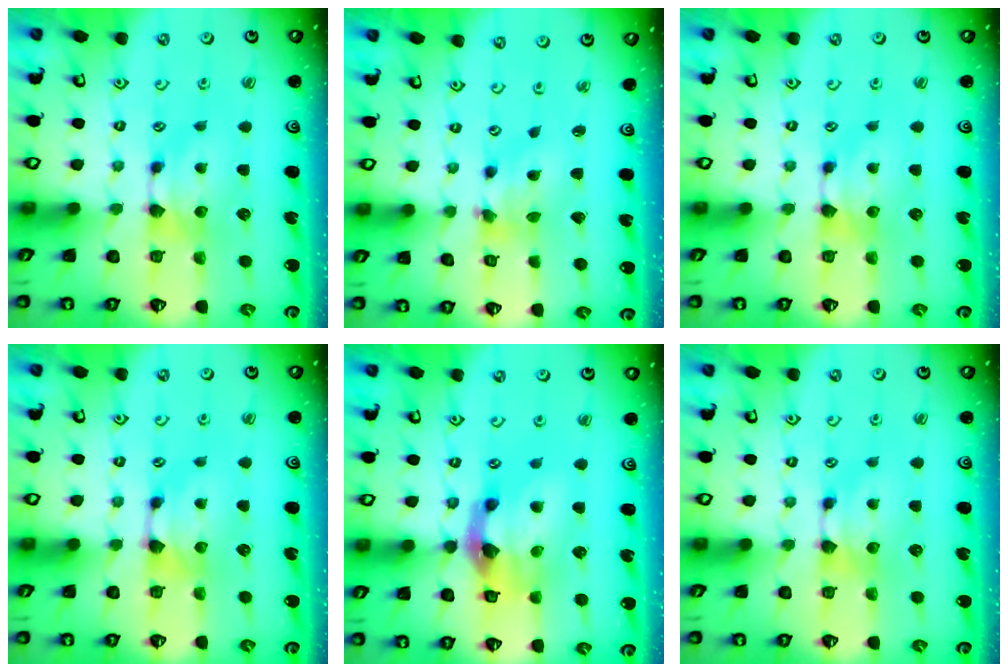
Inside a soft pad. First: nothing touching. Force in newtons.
{"total": 5.0, "press": 4.6, "slide": 1.8}
{"total": 0.0}
{"total": 0.6, "press": 0.4, "slide": 0.5}
{"total": 8.0, "press": 7.6, "slide": 2.7}
{"total": 0.0}